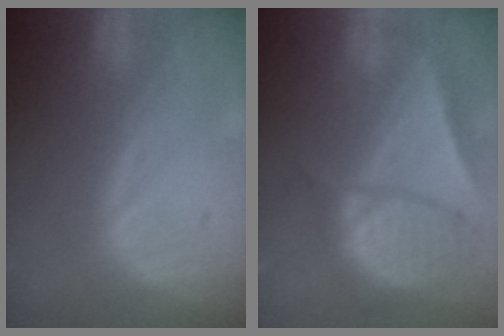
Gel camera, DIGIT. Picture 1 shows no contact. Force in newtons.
{"total": 9.5, "press": 8.2, "slide": 4.8}